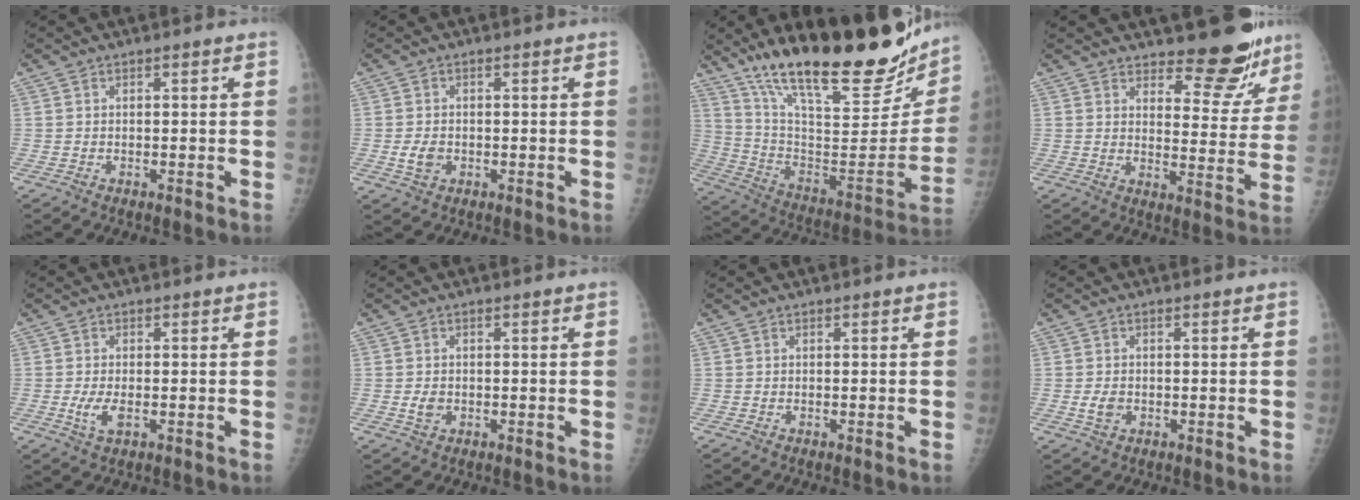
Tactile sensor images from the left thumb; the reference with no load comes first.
{"total": 3.1, "force": [-0.6, 2.3, 2.0], "torque": [-0.034, 0.000, -0.008]}
{"total": 32.5, "force": [23.8, 9.1, 20.1], "torque": [-0.287, -0.088, 0.374]}
{"total": 12.8, "force": [11.0, 4.4, 4.8], "torque": [-0.020, -0.096, 0.140]}
{"total": 3.4, "force": [-0.6, 1.7, 2.9], "torque": [-0.065, -0.007, -0.012]}
{"total": 2.3, "force": [-0.3, 1.8, 1.4], "torque": [-0.020, 0.000, -0.003]}
{"total": 0.0}
{"total": 2.6, "force": [-0.4, 2.0, 1.7], "torque": [-0.027, 0.000, -0.005]}